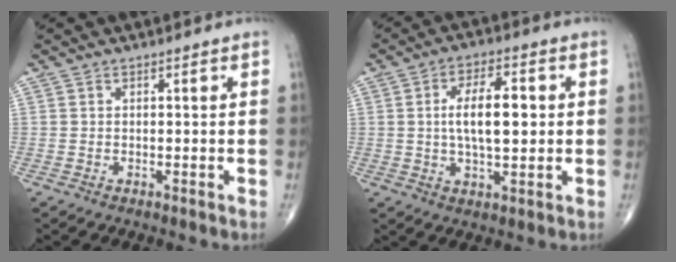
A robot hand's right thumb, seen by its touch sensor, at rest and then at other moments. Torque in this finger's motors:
{"motor_torque": [0.98, 1.19, 1.01, -0.18, 0.09]}